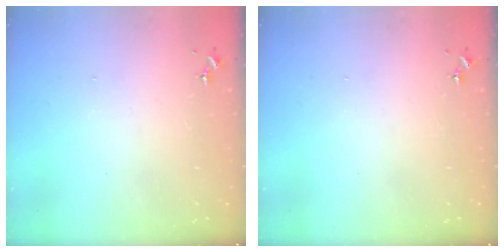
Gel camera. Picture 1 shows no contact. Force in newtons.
{"total": 0.0}